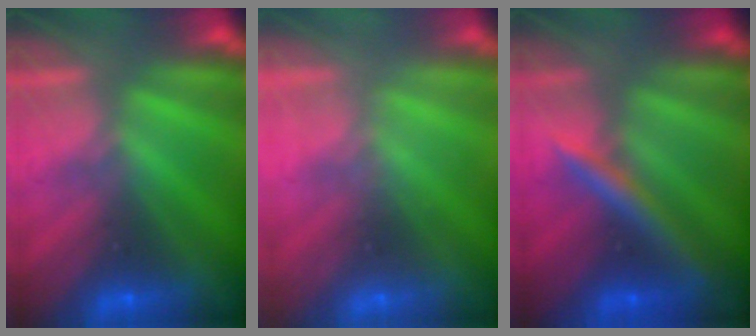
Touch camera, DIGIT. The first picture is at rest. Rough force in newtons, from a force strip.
{"total": 2.3}
{"total": 2.4}